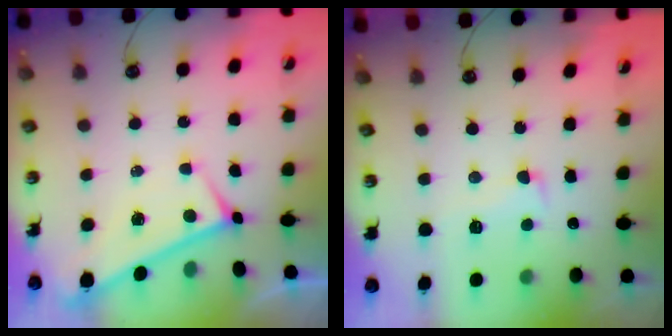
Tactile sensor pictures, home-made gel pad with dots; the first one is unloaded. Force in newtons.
{"total": 1.5, "press": 0.3, "slide": 1.5}